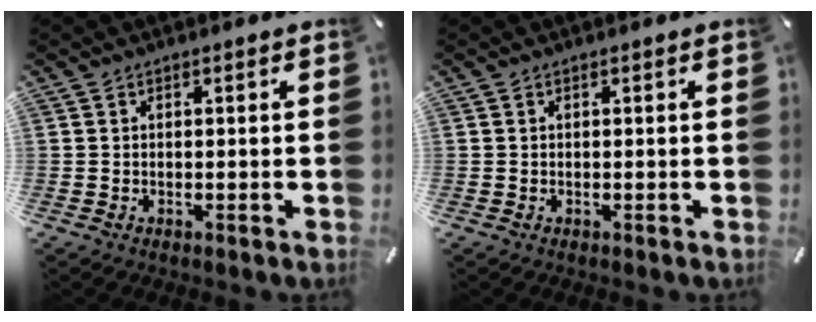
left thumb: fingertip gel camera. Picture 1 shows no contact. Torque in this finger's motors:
{"motor_torque": [0.00, 0.00, -0.05, 0.05, 0.00]}